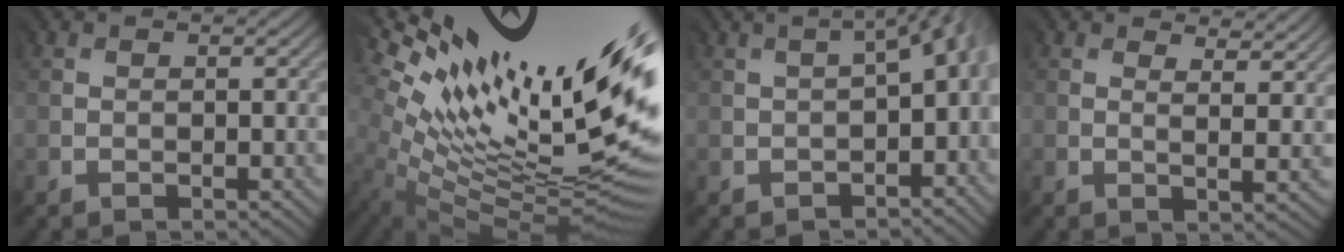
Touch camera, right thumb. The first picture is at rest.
{"total": 16.6, "force": [4.2, 5.6, 15.1], "torque": [-0.240, -0.013, 0.101]}
{"total": 6.1, "force": [-2.4, 2.5, 5.0], "torque": [-0.042, -0.008, -0.023]}
{"total": 6.0, "force": [3.8, 1.8, 4.3], "torque": [-0.060, 0.010, 0.045]}